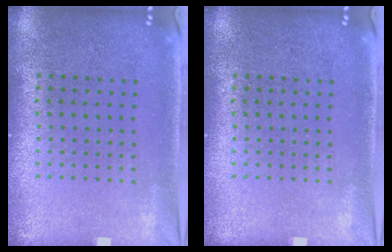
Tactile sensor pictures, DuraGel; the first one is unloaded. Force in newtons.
{"total": 0.0}